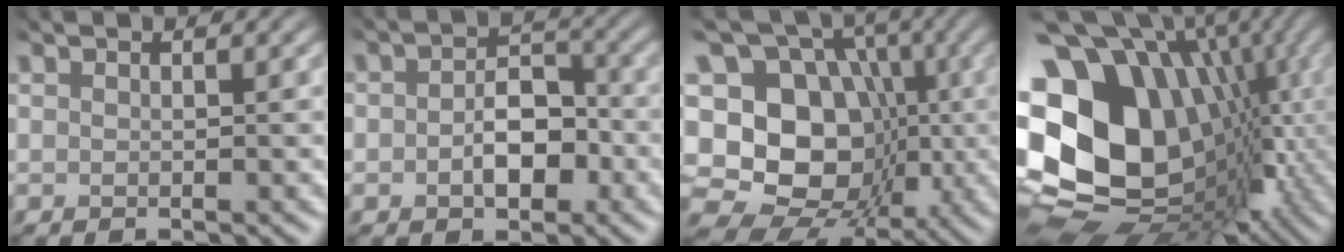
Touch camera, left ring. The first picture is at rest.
{"total": 3.7, "force": [-2.7, 2.1, 1.5], "torque": [-0.054, -0.022, -0.017]}
{"total": 13.5, "force": [-3.2, 11.4, 6.6], "torque": [-0.116, 0.001, -0.051]}
{"total": 16.7, "force": [-1.5, 13.7, 9.5], "torque": [-0.195, -0.024, 0.033]}